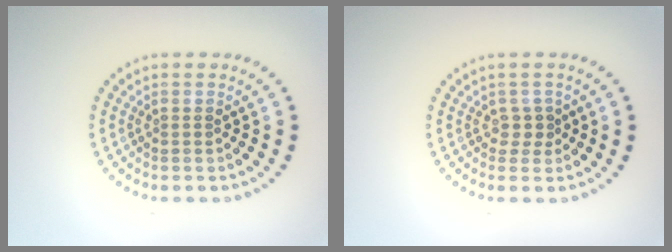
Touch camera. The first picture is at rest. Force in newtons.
{"total": 1.4, "press": 1.0, "slide": 1.0}